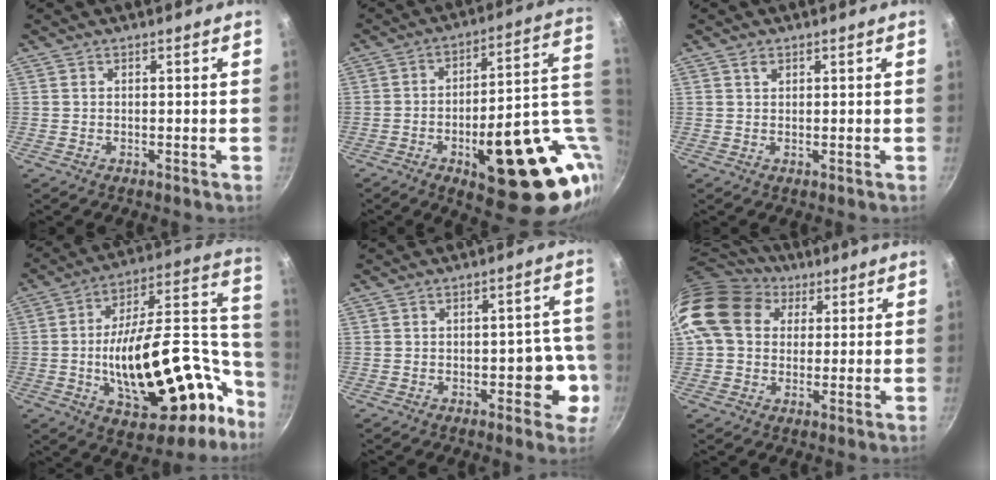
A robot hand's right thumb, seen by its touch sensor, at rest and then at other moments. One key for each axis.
{"total": 27.0, "fx": -4.0, "fy": 11.0, "fz": 24.4, "tx": -0.281, "ty": 0.003, "tz": -0.035}
{"total": 1.2, "fx": 0.7, "fy": 0.7, "fz": 0.6, "tx": -0.008, "ty": 0.001, "tz": 0.011}
{"total": 32.2, "fx": -10.6, "fy": 15.9, "fz": 25.9, "tx": -0.331, "ty": 0.084, "tz": -0.145}
{"total": 7.5, "fx": -2.5, "fy": 4.1, "fz": 5.7, "tx": -0.023, "ty": 0.028, "tz": -0.032}
{"total": 16.4, "fx": 5.4, "fy": 12.7, "fz": 8.8, "tx": -0.156, "ty": 0.022, "tz": 0.083}